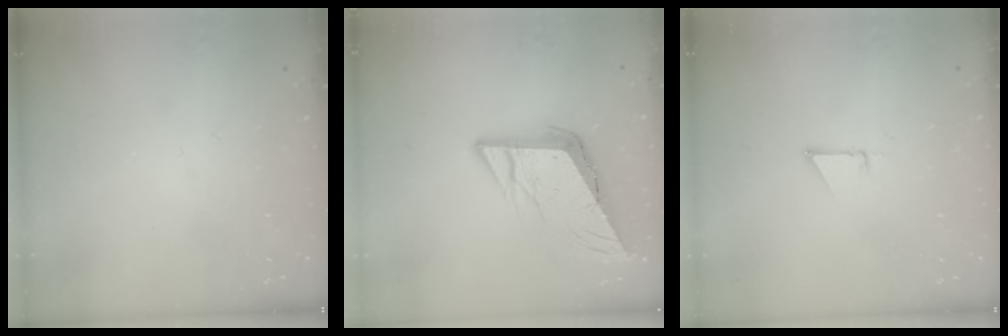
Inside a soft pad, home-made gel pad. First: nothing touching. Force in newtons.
{"total": 11.4, "press": 11.2, "slide": 1.9}
{"total": 2.5, "press": 2.5, "slide": 0.1}